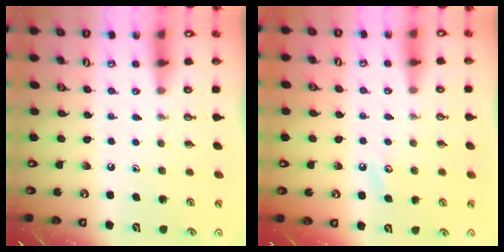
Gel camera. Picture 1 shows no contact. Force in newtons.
{"total": 2.8, "press": 2.7, "slide": 0.5}